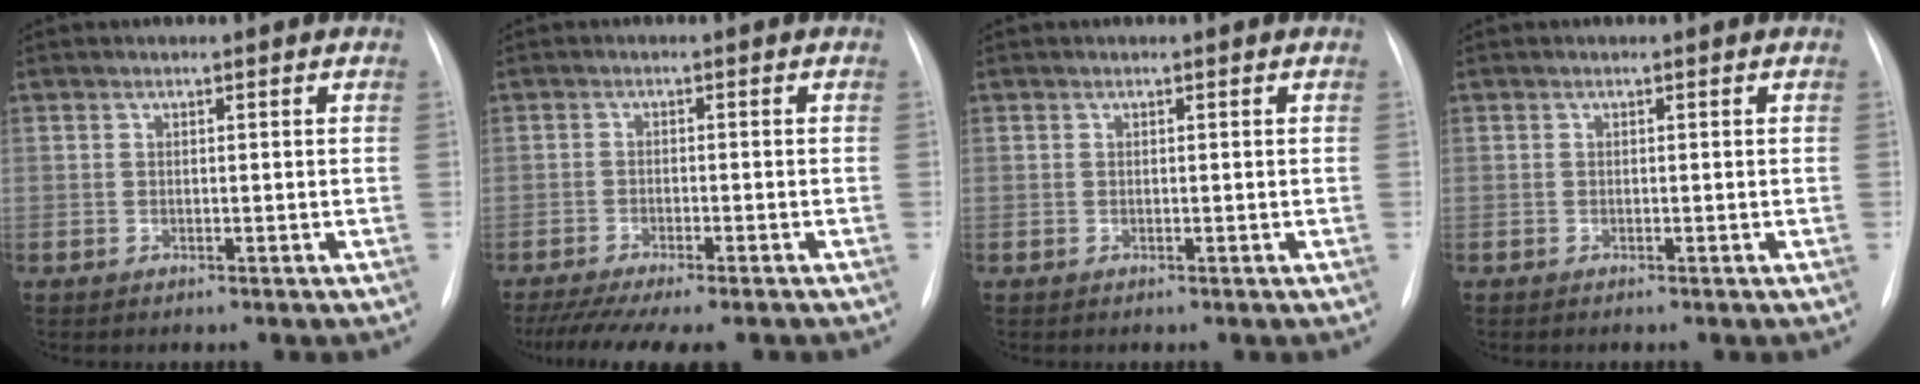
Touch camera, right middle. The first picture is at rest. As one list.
[{"total": 12.9, "force": [-10.8, 1.8, 6.7], "torque": [-0.111, -0.024, -0.157]}, {"total": 0.0}, {"total": 0.0}]